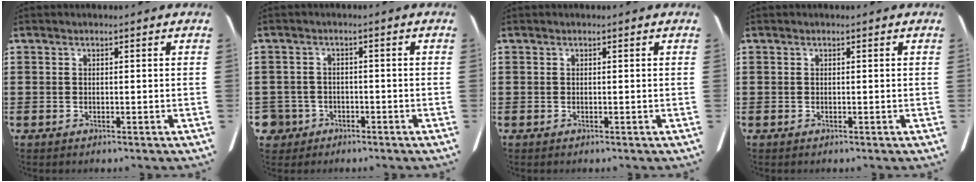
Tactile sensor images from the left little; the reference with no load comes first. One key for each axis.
{"total": 2.4, "fx": -1.7, "fy": 1.6, "fz": 0.5, "tx": -0.029, "ty": -0.005, "tz": -0.043}
{"total": 0.0}
{"total": 0.0}